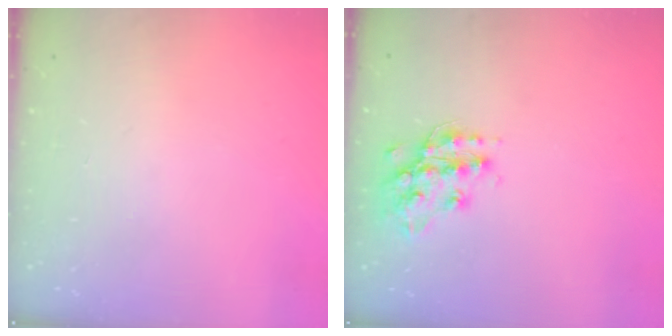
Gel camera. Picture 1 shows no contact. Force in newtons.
{"total": 14.4, "press": 14.4, "slide": 0.7}